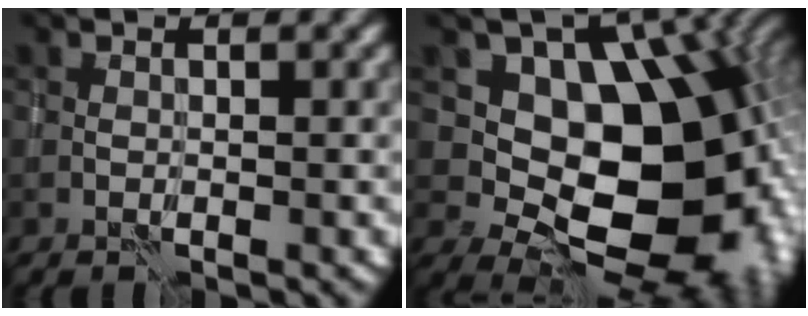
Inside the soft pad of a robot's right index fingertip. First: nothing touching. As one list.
[{"total": 16.4, "force": [0.4, 11.1, 12.0], "torque": [-0.145, -0.014, 0.013]}]